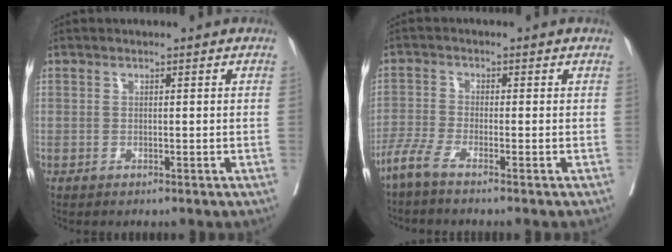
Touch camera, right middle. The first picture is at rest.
{"total": 3.1, "force": [-2.5, -0.2, 1.8], "torque": [-0.047, -0.006, -0.059]}